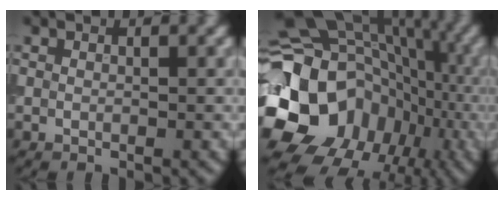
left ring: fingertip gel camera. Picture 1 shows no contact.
{"total": 18.8, "force": [-5.0, 15.7, 9.0], "torque": [-0.164, 0.009, -0.096]}